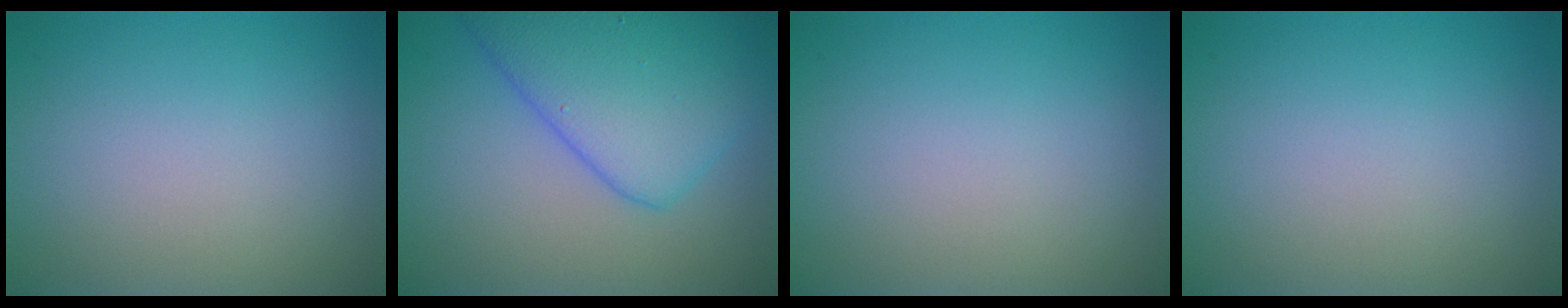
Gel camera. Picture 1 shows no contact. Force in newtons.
{"total": 7.4, "press": 7.4, "slide": 0.2}
{"total": 0.0}
{"total": 0.0}